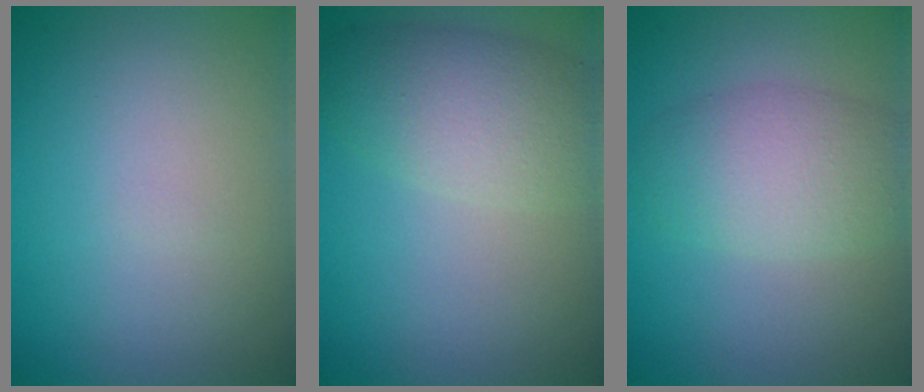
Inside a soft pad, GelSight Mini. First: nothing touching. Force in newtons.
{"total": 4.7, "press": 4.7, "slide": 0.1}
{"total": 4.3, "press": 4.3, "slide": 0.2}